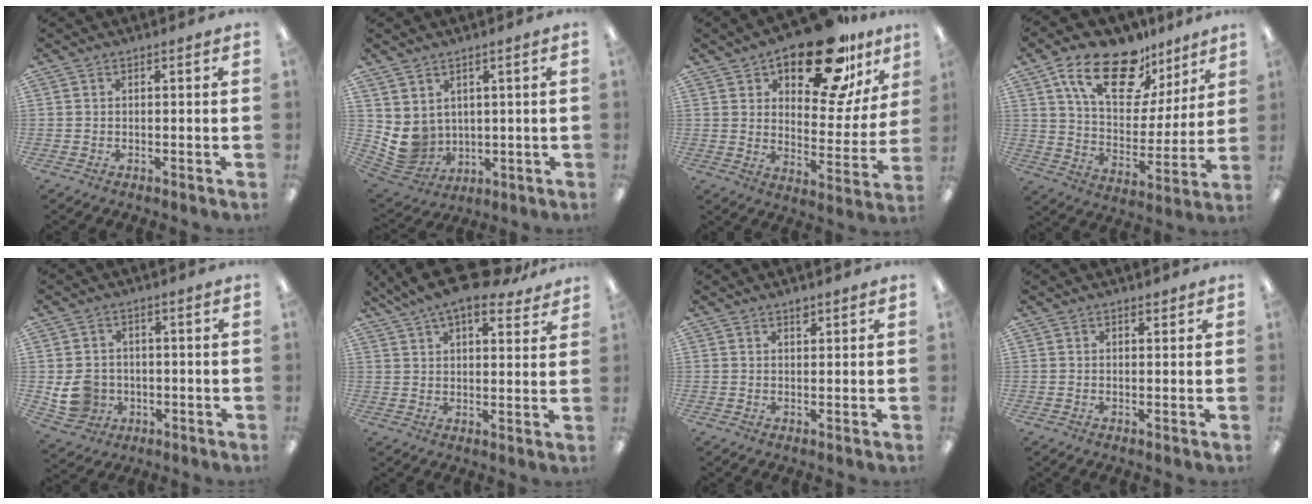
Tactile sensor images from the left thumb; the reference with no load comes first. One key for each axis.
{"total": 6.9, "fx": 2.6, "fy": 6.3, "fz": 1.3, "tx": -0.054, "ty": -0.028, "tz": 0.062}
{"total": 21.8, "fx": 15.4, "fy": 9.0, "fz": 12.6, "tx": -0.176, "ty": -0.094, "tz": 0.252}
{"total": 19.6, "fx": 12.7, "fy": 9.7, "fz": 11.4, "tx": -0.195, "ty": -0.061, "tz": 0.220}
{"total": 7.8, "fx": -1.0, "fy": 7.3, "fz": 2.6, "tx": -0.059, "ty": 0.011, "tz": -0.010}
{"total": 12.0, "fx": 9.2, "fy": 3.7, "fz": 6.8, "tx": -0.119, "ty": -0.040, "tz": 0.164}
{"total": 1.5, "fx": 1.3, "fy": 0.6, "fz": 0.6, "tx": 0.002, "ty": -0.008, "tz": 0.021}
{"total": 0.9, "fx": 0.7, "fy": 0.6, "fz": 0.1, "tx": 0.006, "ty": -0.003, "tz": 0.012}